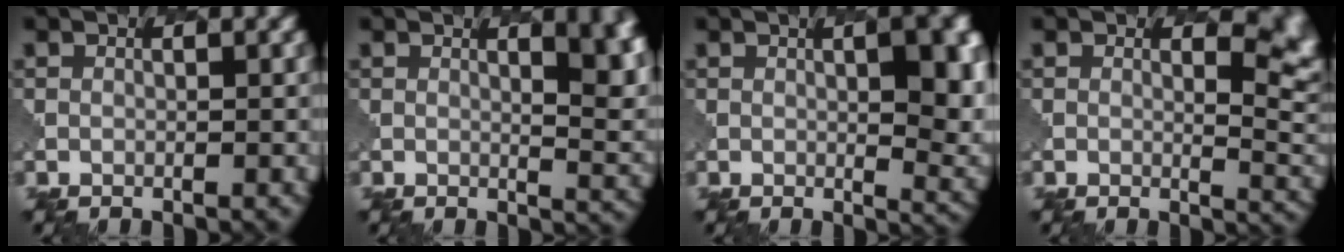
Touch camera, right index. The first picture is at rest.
{"total": 8.3, "force": [2.6, 4.0, 6.8], "torque": [-0.031, 0.002, 0.035]}
{"total": 8.7, "force": [1.6, 3.2, 7.9], "torque": [-0.073, 0.002, 0.020]}
{"total": 5.7, "force": [1.9, 3.2, 4.3], "torque": [-0.041, -0.014, 0.033]}